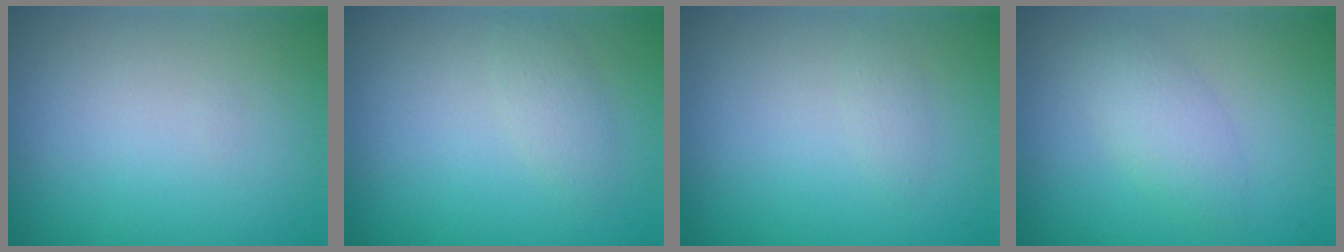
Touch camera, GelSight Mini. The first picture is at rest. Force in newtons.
{"total": 1.6, "press": 1.6, "slide": 0.1}
{"total": 0.9, "press": 0.9, "slide": 0.1}
{"total": 2.4, "press": 2.4, "slide": 0.1}